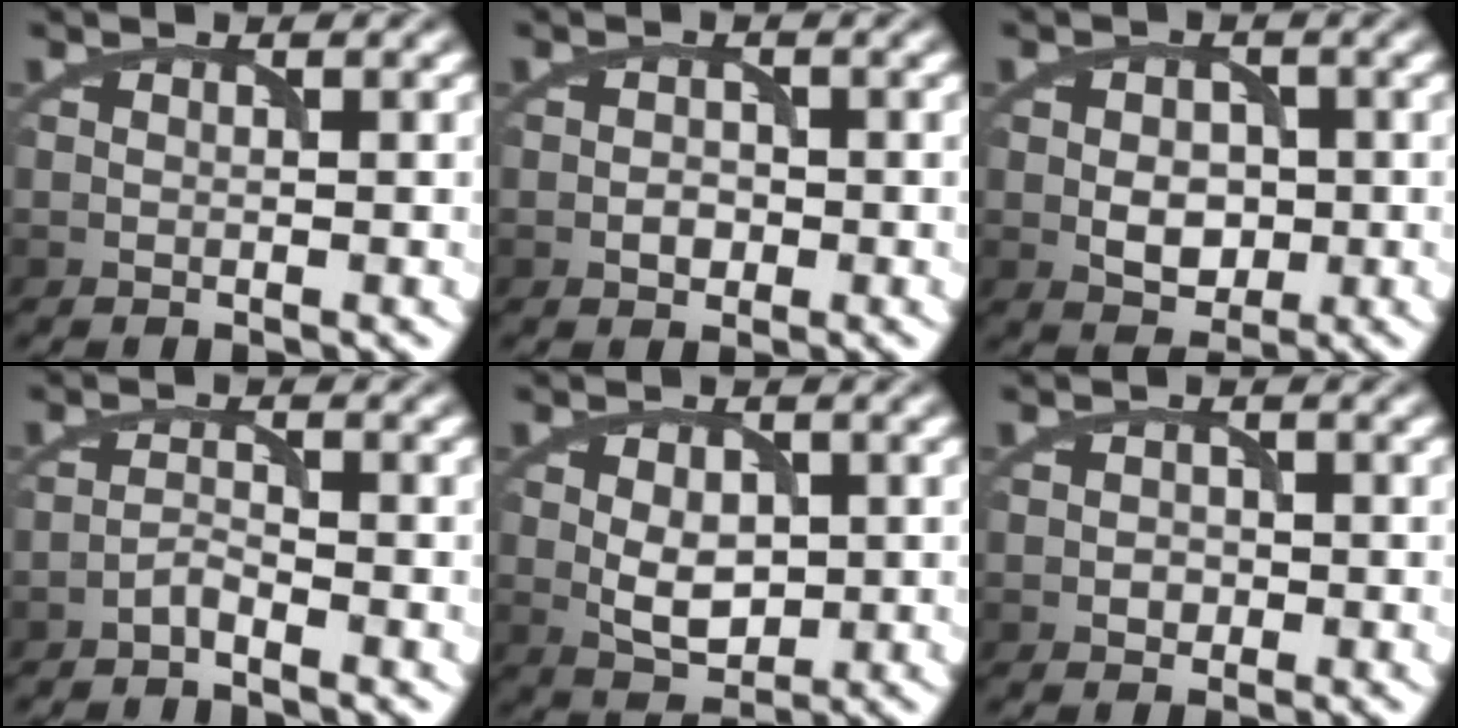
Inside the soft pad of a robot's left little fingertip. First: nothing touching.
{"total": 1.3, "force": [-0.5, 1.0, 0.8], "torque": [-0.011, 0.001, -0.011]}
{"total": 3.6, "force": [-0.4, 2.7, 2.4], "torque": [-0.039, -0.003, -0.007]}
{"total": 1.2, "force": [-1.0, 0.1, 0.6], "torque": [-0.013, 0.005, -0.024]}
{"total": 3.6, "force": [-0.1, 2.4, 2.8], "torque": [-0.048, -0.002, 0.002]}
{"total": 1.1, "force": [-0.3, 0.9, 0.4], "torque": [-0.006, -0.001, -0.008]}